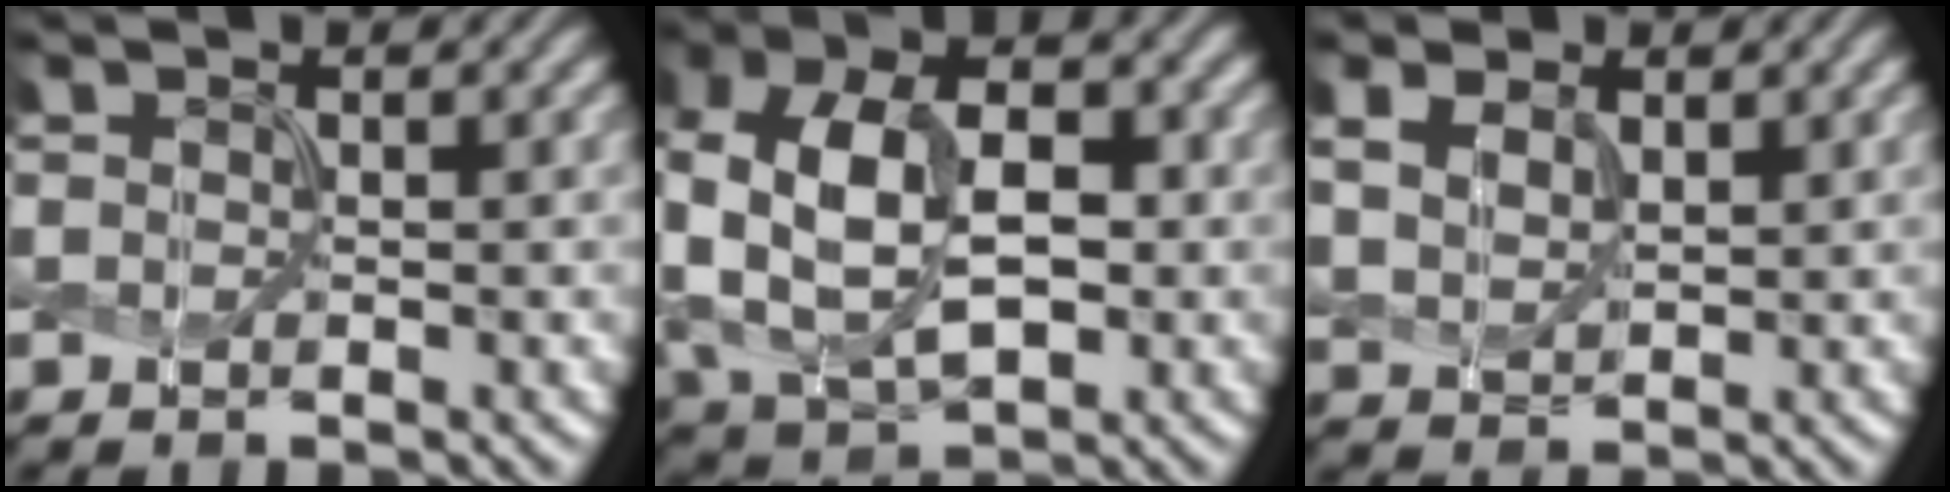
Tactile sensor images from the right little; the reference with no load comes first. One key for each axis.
{"total": 11.5, "fx": -0.8, "fy": 7.5, "fz": 8.6, "tx": -0.172, "ty": 0.006, "tz": -0.019}
{"total": 3.1, "fx": 1.2, "fy": 2.0, "fz": 1.9, "tx": -0.050, "ty": -0.002, "tz": 0.027}